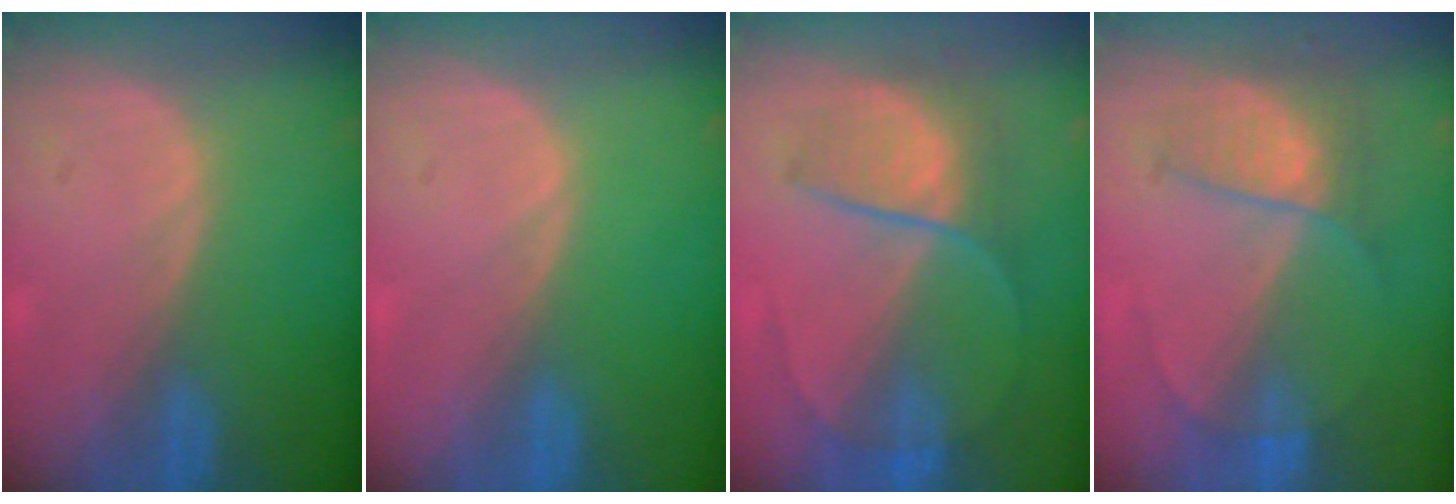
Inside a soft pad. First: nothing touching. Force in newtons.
{"total": 0.0}
{"total": 6.8, "press": 6.6, "slide": 1.6}
{"total": 7.1, "press": 6.1, "slide": 3.6}